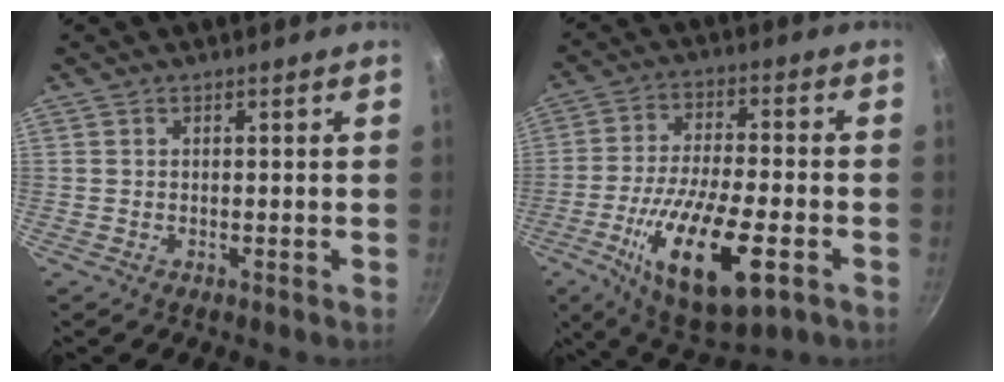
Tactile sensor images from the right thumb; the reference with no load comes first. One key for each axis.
{"total": 19.4, "fx": -7.1, "fy": 6.9, "fz": 16.7, "tx": -0.293, "ty": 0.011, "tz": -0.119}